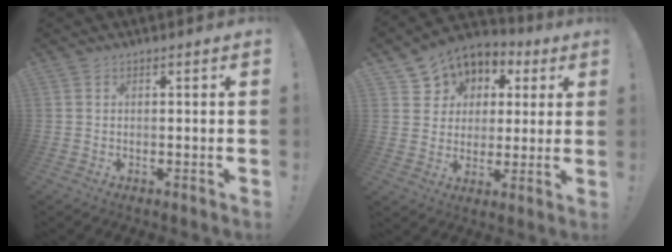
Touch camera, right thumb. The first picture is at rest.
{"total": 8.7, "force": [3.2, 7.9, 1.6], "torque": [-0.027, -0.027, 0.067]}